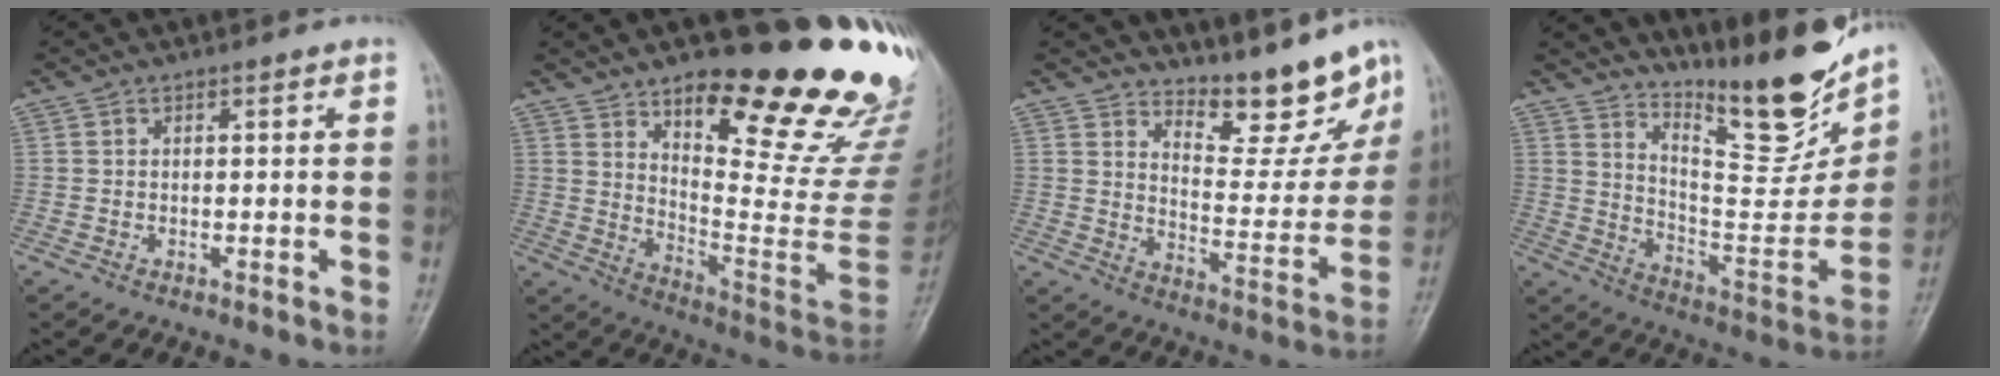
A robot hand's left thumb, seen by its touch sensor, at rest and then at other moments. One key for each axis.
{"total": 27.4, "fx": 17.5, "fy": 7.3, "fz": 19.8, "tx": -0.233, "ty": -0.111, "tz": 0.261}
{"total": 12.0, "fx": 10.5, "fy": 3.4, "fz": 4.7, "tx": -0.035, "ty": -0.082, "tz": 0.164}
{"total": 20.1, "fx": 15.4, "fy": 5.1, "fz": 12.0, "tx": -0.133, "ty": -0.114, "tz": 0.251}